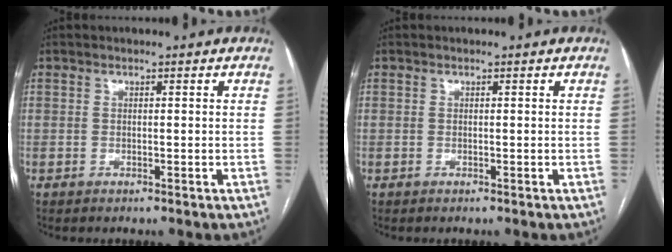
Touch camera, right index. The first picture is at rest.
{"total": 0.0}